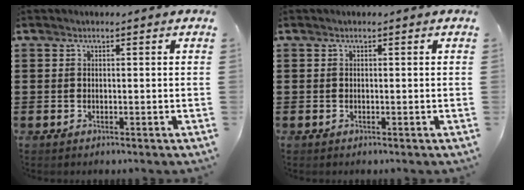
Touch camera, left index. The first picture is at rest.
{"total": 0.0}